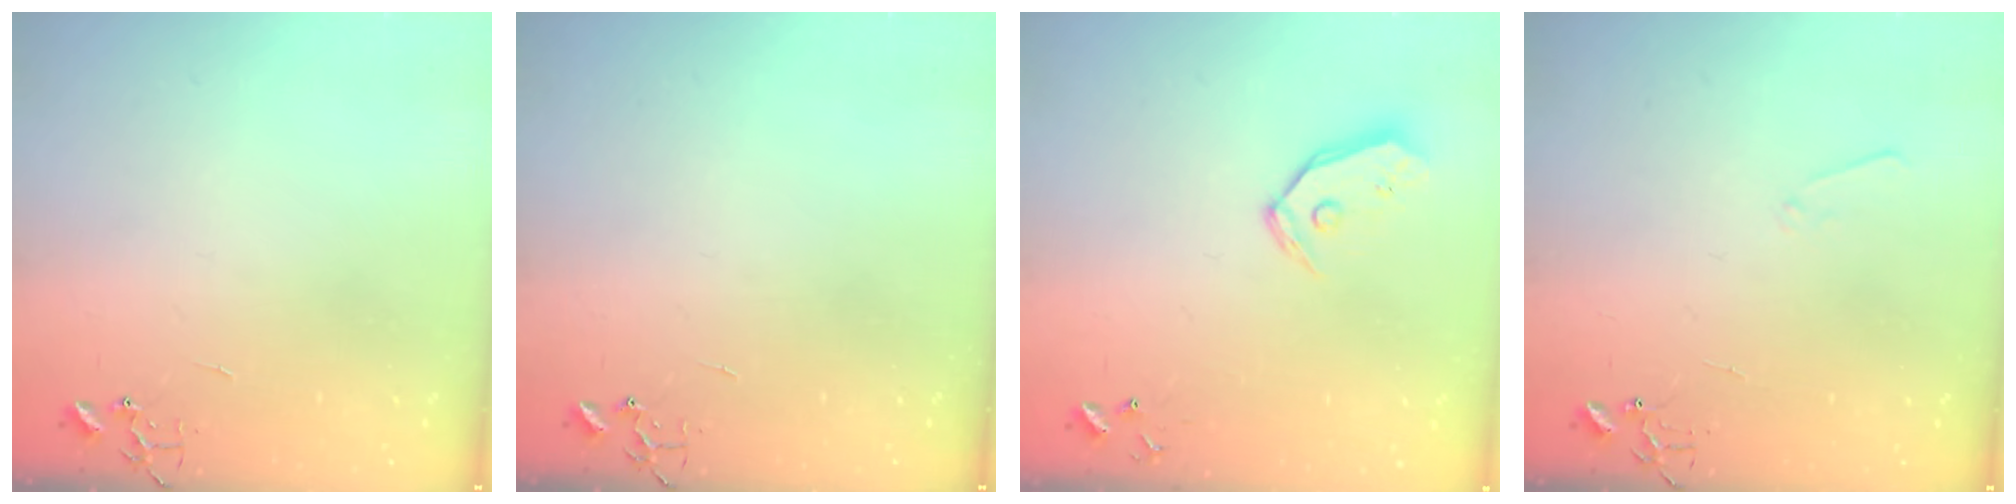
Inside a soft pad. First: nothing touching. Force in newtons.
{"total": 0.0}
{"total": 8.7, "press": 8.6, "slide": 1.3}
{"total": 4.8, "press": 4.7, "slide": 0.7}